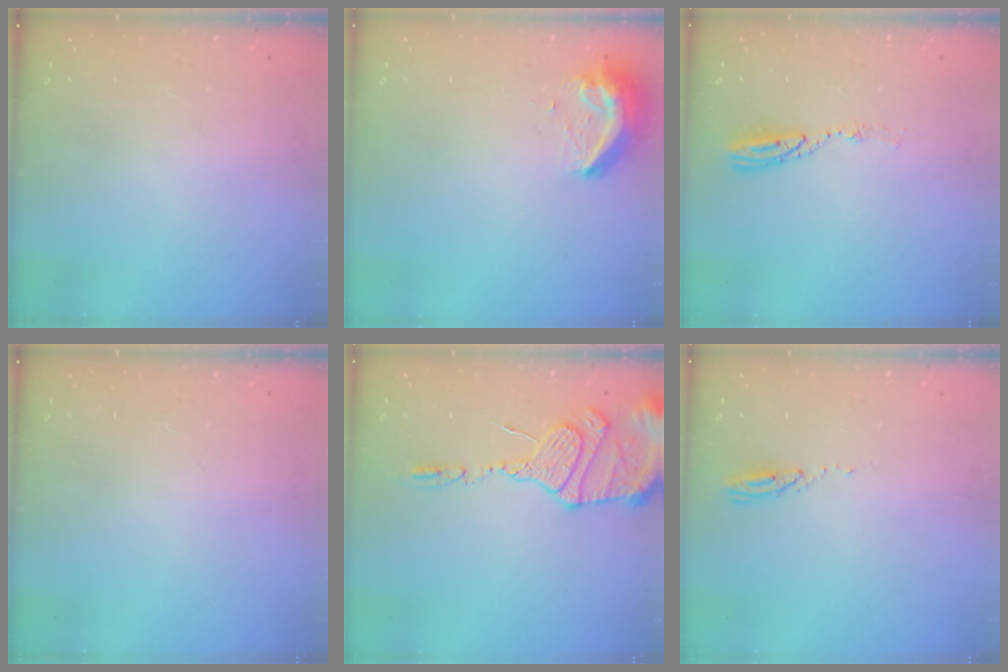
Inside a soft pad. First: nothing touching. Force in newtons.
{"total": 9.5, "press": 9.5, "slide": 0.6}
{"total": 5.2, "press": 5.2, "slide": 0.3}
{"total": 0.0}
{"total": 14.8, "press": 14.5, "slide": 2.9}
{"total": 3.0, "press": 2.9, "slide": 0.3}